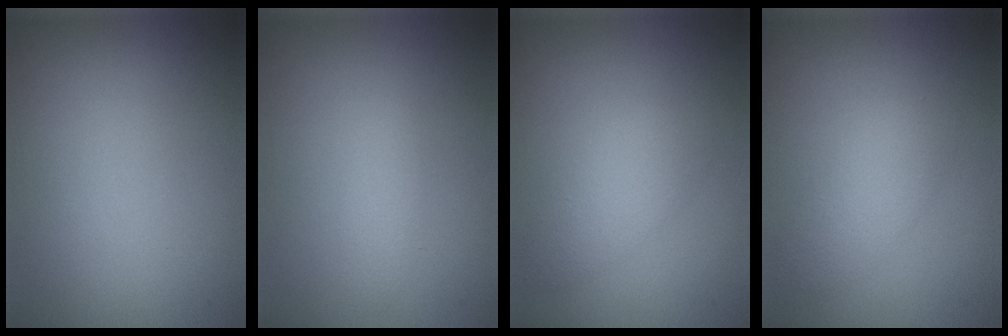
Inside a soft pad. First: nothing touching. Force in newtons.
{"total": 1.3, "press": 1.3, "slide": 0.1}
{"total": 2.7, "press": 2.7, "slide": 0.1}
{"total": 2.7, "press": 2.7, "slide": 0.1}